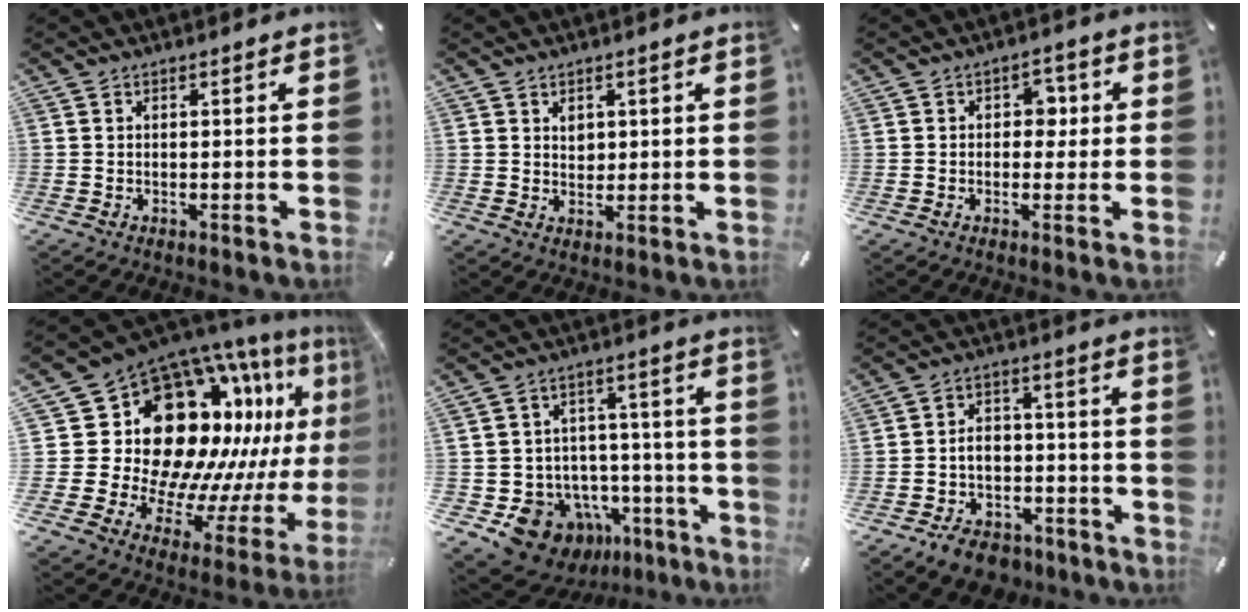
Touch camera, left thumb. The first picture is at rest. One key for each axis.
{"total": 2.6, "fx": 1.2, "fy": 2.3, "fz": 0.7, "tx": 0.001, "ty": -0.004, "tz": 0.019}
{"total": 4.5, "fx": 0.2, "fy": 3.5, "fz": 2.8, "tx": -0.026, "ty": -0.001, "tz": -0.008}
{"total": 25.6, "fx": 10.2, "fy": 18.8, "fz": 14.0, "tx": -0.191, "ty": -0.158, "tz": 0.237}
{"total": 13.4, "fx": -7.4, "fy": 10.2, "fz": 4.4, "tx": -0.058, "ty": 0.042, "tz": -0.110}
{"total": 9.0, "fx": -6.2, "fy": 5.9, "fz": 3.0, "tx": -0.039, "ty": 0.058, "tz": -0.107}